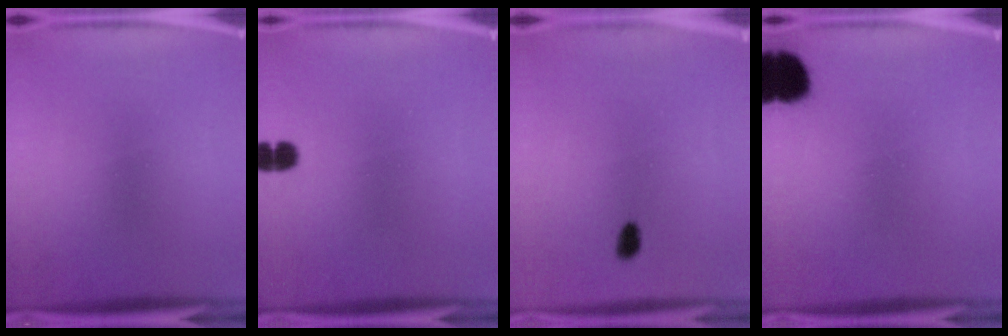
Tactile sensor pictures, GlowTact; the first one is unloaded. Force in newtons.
{"total": 2.0}
{"total": 2.2}
{"total": 8.3}